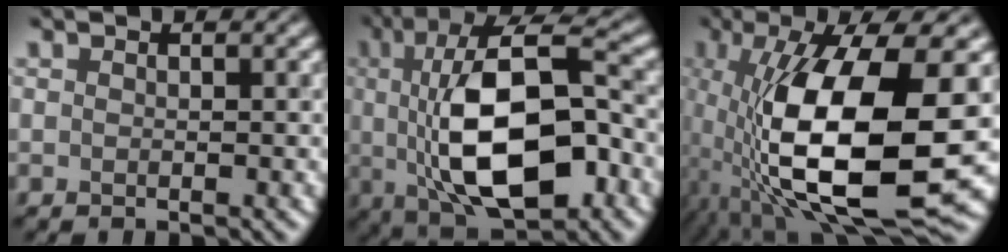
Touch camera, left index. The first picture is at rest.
{"total": 13.3, "force": [-0.4, 5.8, 11.9], "torque": [-0.203, -0.002, -0.009]}
{"total": 14.7, "force": [-1.7, 5.4, 13.6], "torque": [-0.244, -0.015, -0.032]}